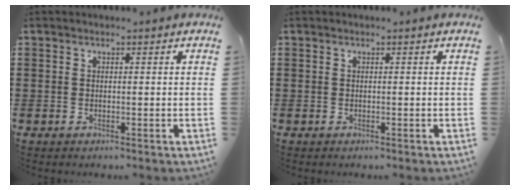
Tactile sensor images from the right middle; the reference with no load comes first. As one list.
[{"total": 0.0}]